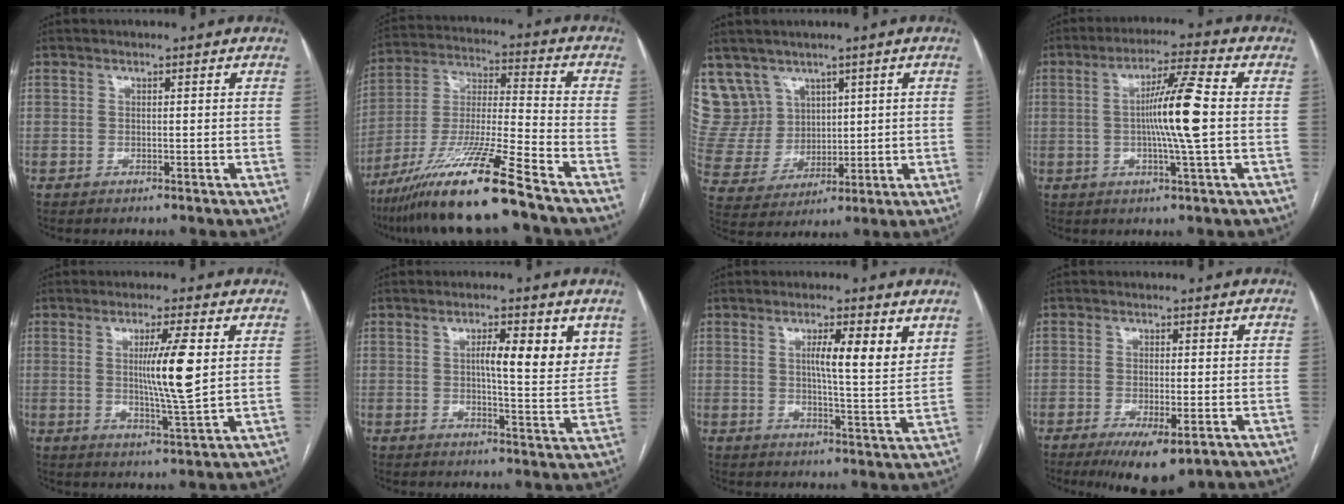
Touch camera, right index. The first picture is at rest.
{"total": 16.9, "force": [-12.2, -0.9, 11.7], "torque": [-0.241, -0.029, -0.225]}
{"total": 9.8, "force": [6.5, 7.3, 0.5], "torque": [-0.025, 0.034, 0.149]}
{"total": 9.7, "force": [-0.1, -0.8, 9.7], "torque": [-0.172, 0.002, -0.005]}
{"total": 8.5, "force": [1.5, -0.3, 8.4], "torque": [-0.144, -0.012, 0.027]}
{"total": 8.6, "force": [3.3, 1.7, 7.8], "torque": [-0.107, 0.001, 0.043]}
{"total": 8.0, "force": [3.4, 0.8, 7.2], "torque": [-0.110, -0.001, 0.046]}
{"total": 8.0, "force": [-4.7, 2.0, 6.2], "torque": [-0.095, -0.017, -0.067]}